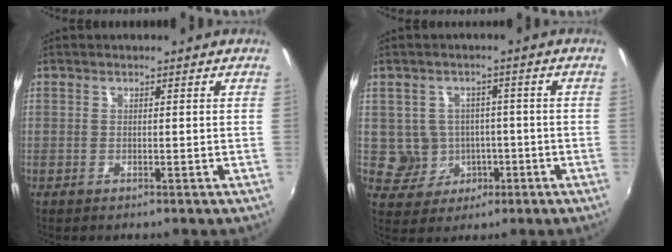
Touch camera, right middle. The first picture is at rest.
{"total": 6.4, "force": [-1.1, 6.2, 1.1], "torque": [-0.036, 0.015, 0.000]}